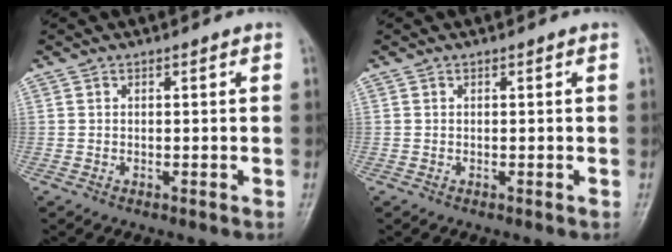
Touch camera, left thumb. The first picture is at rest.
{"total": 0.0}